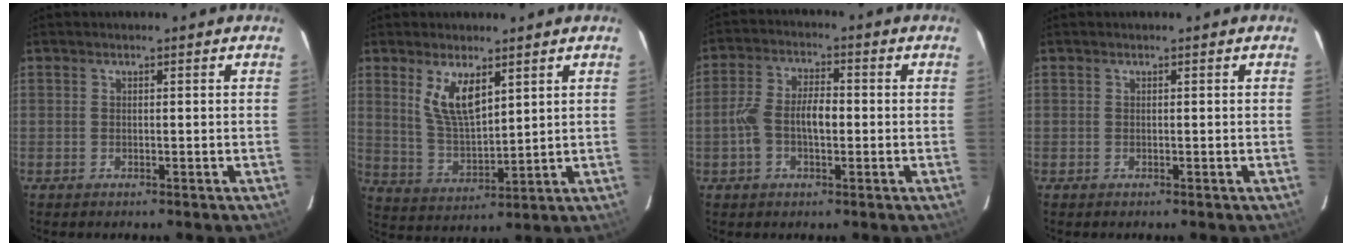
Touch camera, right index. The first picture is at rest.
{"total": 8.6, "force": [4.4, 3.3, 6.7], "torque": [-0.125, -0.006, 0.096]}
{"total": 6.9, "force": [-1.3, 3.3, 5.9], "torque": [-0.121, 0.013, -0.023]}
{"total": 0.0}